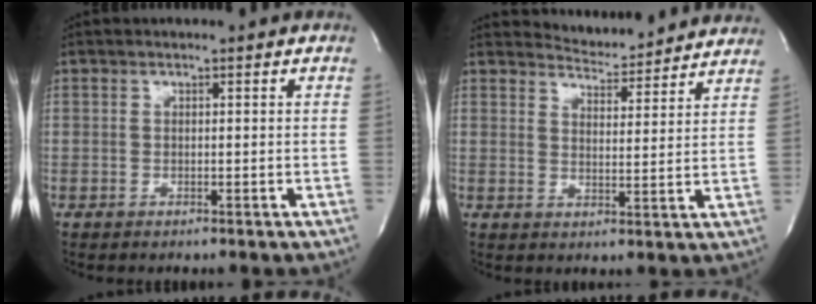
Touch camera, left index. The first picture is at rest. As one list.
[{"total": 8.8, "force": [8.7, 1.1, 0.4], "torque": [-0.008, -0.003, 0.109]}]